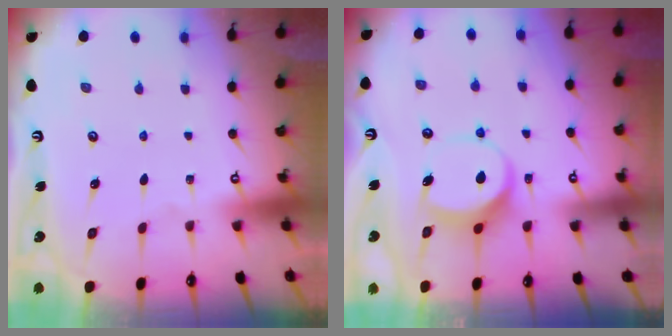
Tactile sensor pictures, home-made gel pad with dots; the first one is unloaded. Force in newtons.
{"total": 7.9, "press": 7.9, "slide": 0.8}